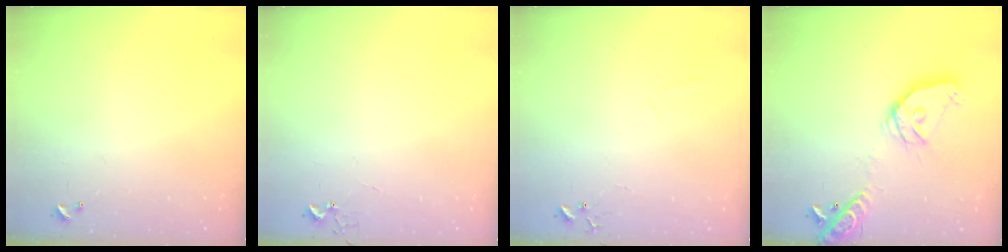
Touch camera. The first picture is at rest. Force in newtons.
{"total": 2.9, "press": 2.9, "slide": 0.3}
{"total": 4.4, "press": 4.4, "slide": 0.4}
{"total": 18.8, "press": 18.6, "slide": 3.0}